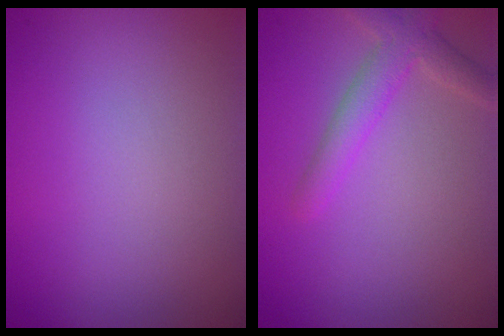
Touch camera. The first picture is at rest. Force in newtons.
{"total": 2.8, "press": 2.8, "slide": 0.1}